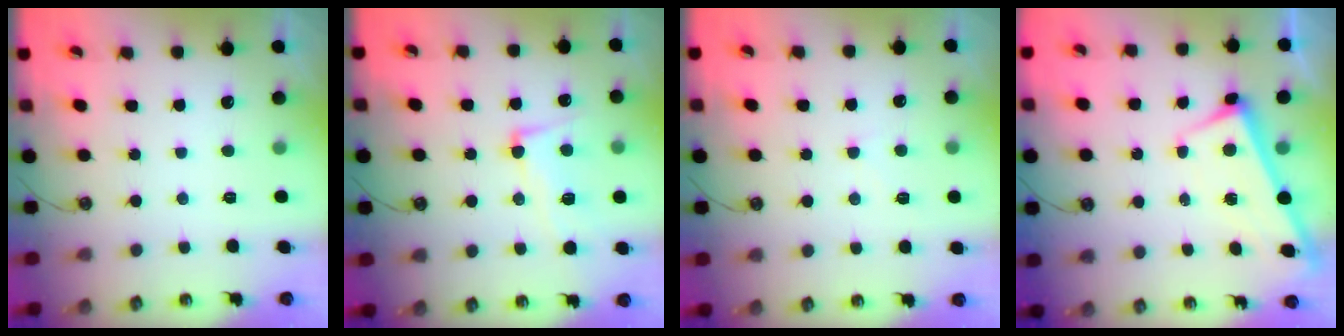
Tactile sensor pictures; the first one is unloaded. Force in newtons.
{"total": 4.7, "press": 4.5, "slide": 1.5}
{"total": 2.6, "press": 2.6, "slide": 0.4}
{"total": 2.8, "press": 2.8, "slide": 0.5}